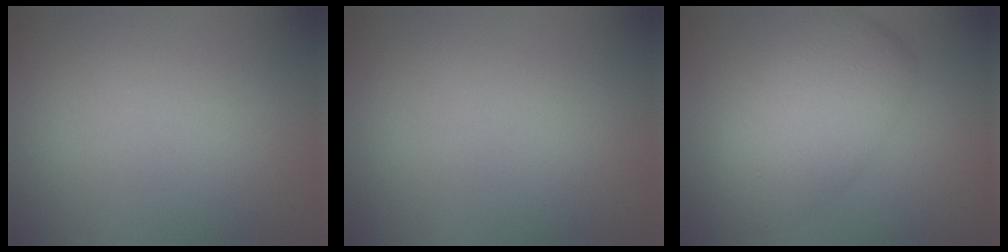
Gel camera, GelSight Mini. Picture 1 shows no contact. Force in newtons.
{"total": 0.0}
{"total": 6.8, "press": 6.8, "slide": 0.0}